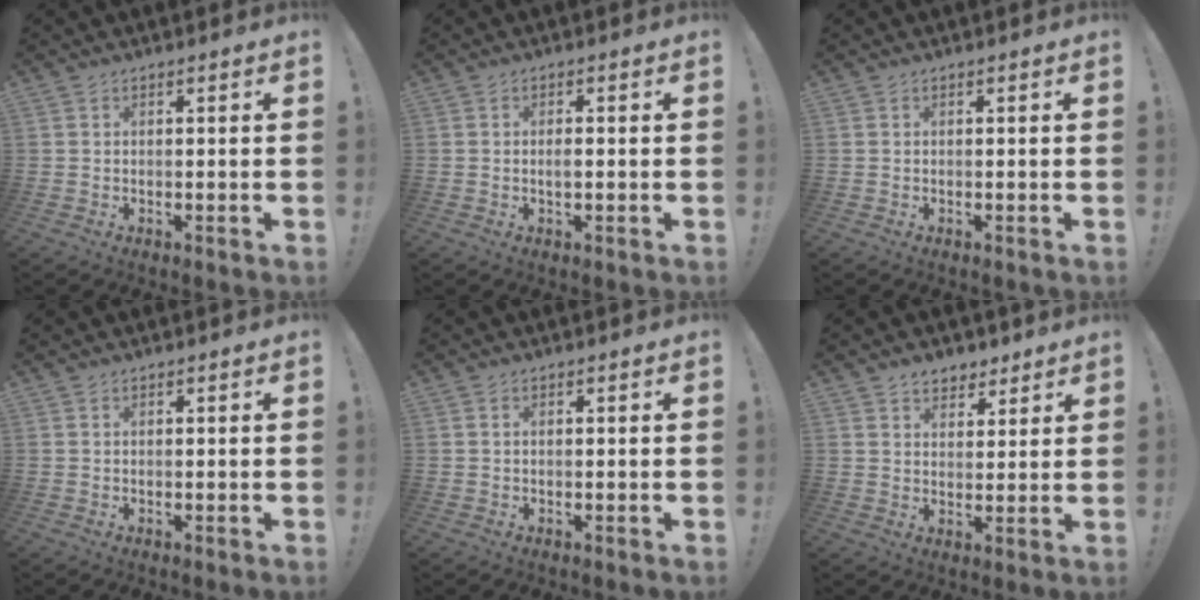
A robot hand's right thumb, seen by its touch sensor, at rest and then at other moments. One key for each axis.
{"total": 1.8, "fx": -0.4, "fy": 0.7, "fz": 1.7, "tx": -0.022, "ty": 0.000, "tz": -0.009}
{"total": 0.0}
{"total": 0.0}
{"total": 0.5, "fx": 0.2, "fy": 0.3, "fz": 0.4, "tx": -0.010, "ty": 0.004, "tz": 0.003}
{"total": 5.7, "fx": 4.1, "fy": 3.8, "fz": 0.9, "tx": -0.001, "ty": -0.029, "tz": 0.077}